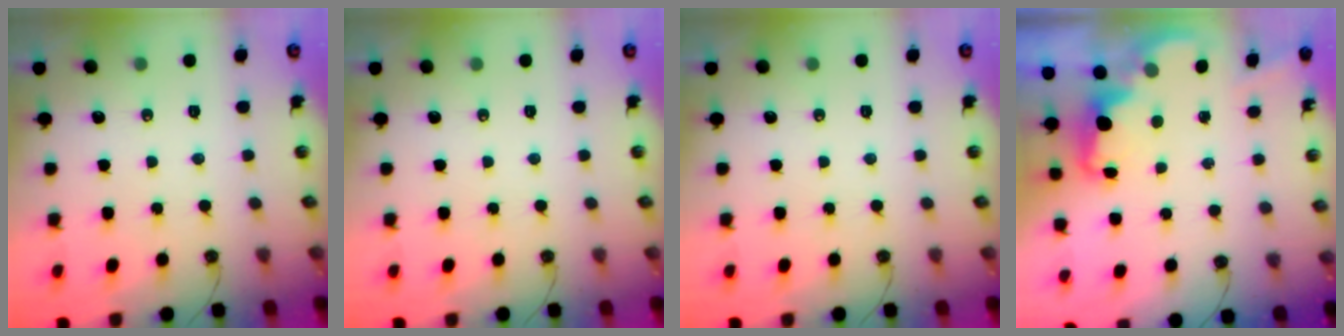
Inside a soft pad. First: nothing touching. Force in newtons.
{"total": 0.0}
{"total": 0.0}
{"total": 2.4, "press": 2.3, "slide": 0.5}